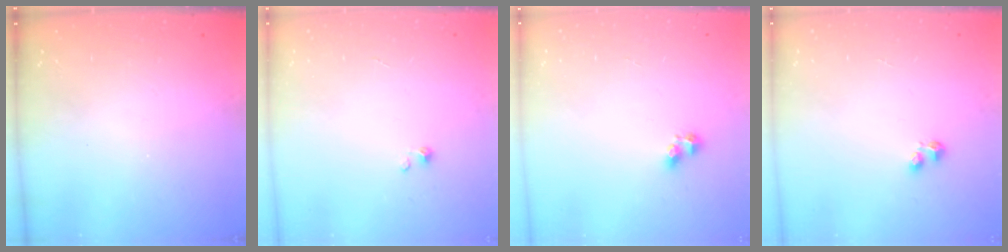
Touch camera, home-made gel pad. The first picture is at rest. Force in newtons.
{"total": 0.7, "press": 0.7, "slide": 0.1}
{"total": 4.4, "press": 4.3, "slide": 0.8}
{"total": 2.9, "press": 2.8, "slide": 0.6}